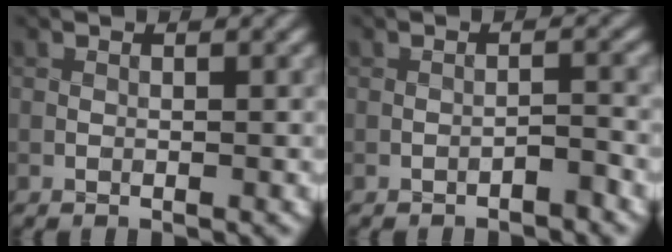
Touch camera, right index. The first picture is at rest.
{"total": 1.1, "force": [-1.0, 0.1, 0.5], "torque": [-0.006, 0.006, -0.015]}